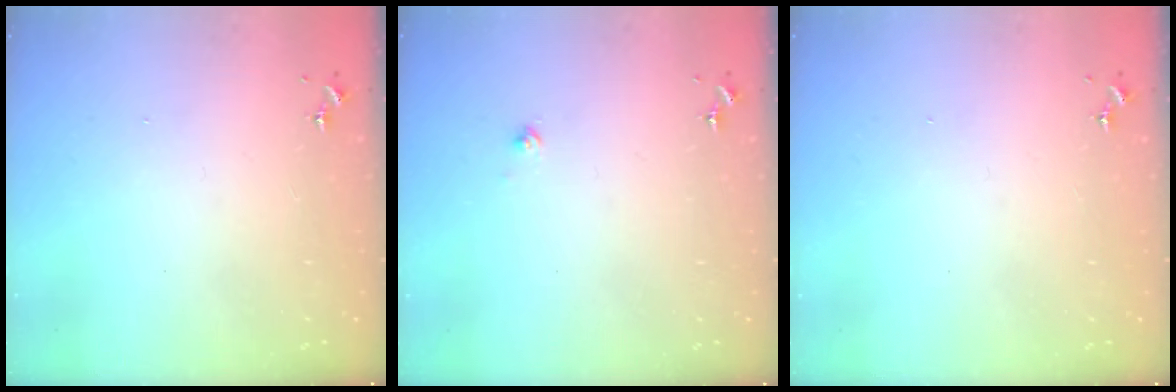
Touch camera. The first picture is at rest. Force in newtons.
{"total": 2.3, "press": 2.3, "slide": 0.2}
{"total": 0.0}